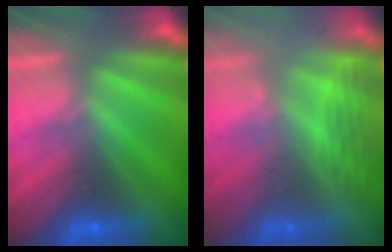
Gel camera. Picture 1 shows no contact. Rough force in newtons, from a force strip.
{"total": 2.9}